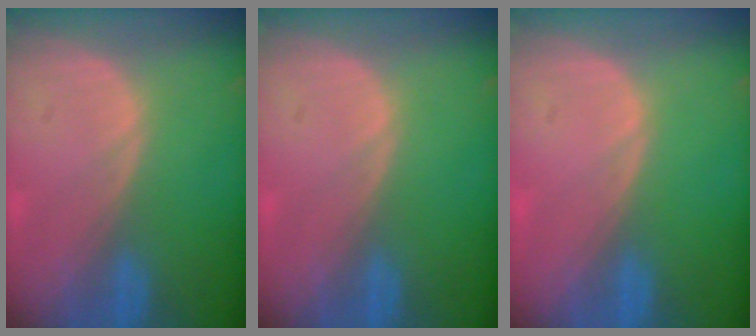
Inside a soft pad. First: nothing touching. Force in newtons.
{"total": 0.0}
{"total": 0.0}